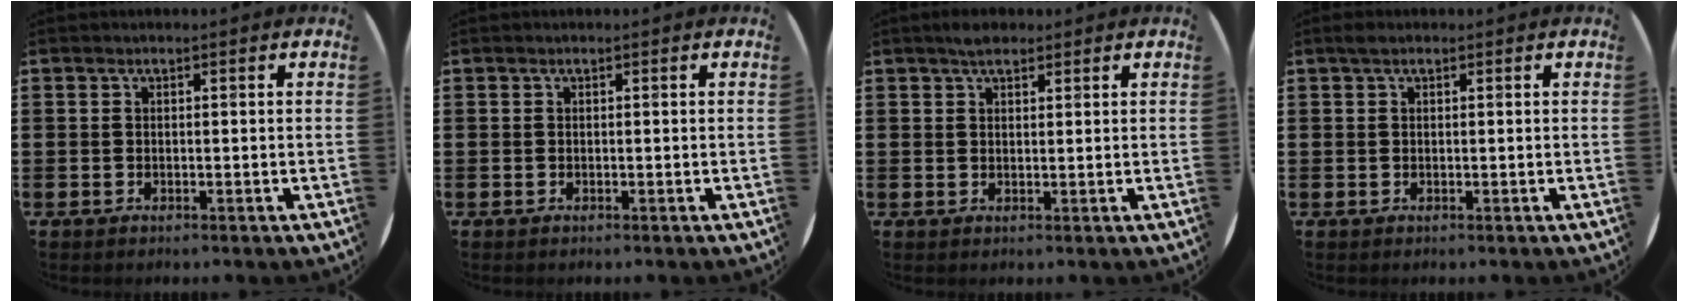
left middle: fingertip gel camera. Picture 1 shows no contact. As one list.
[{"total": 0.0}, {"total": 2.1, "force": [1.7, 0.8, 0.8], "torque": [-0.009, 0.003, 0.030]}, {"total": 1.0, "force": [0.7, 0.6, 0.4], "torque": [-0.001, 0.003, 0.010]}]